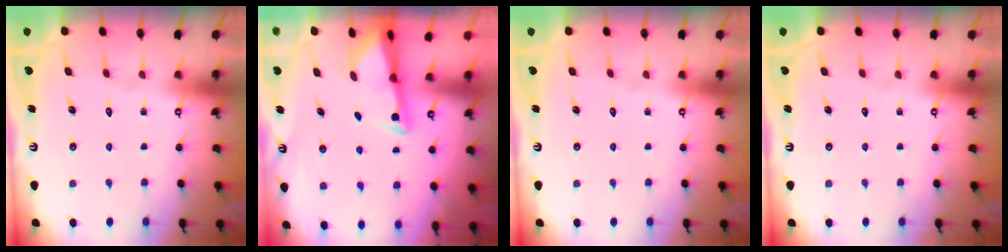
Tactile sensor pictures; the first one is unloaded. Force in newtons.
{"total": 2.9, "press": 2.9, "slide": 0.6}
{"total": 0.0}
{"total": 0.0}